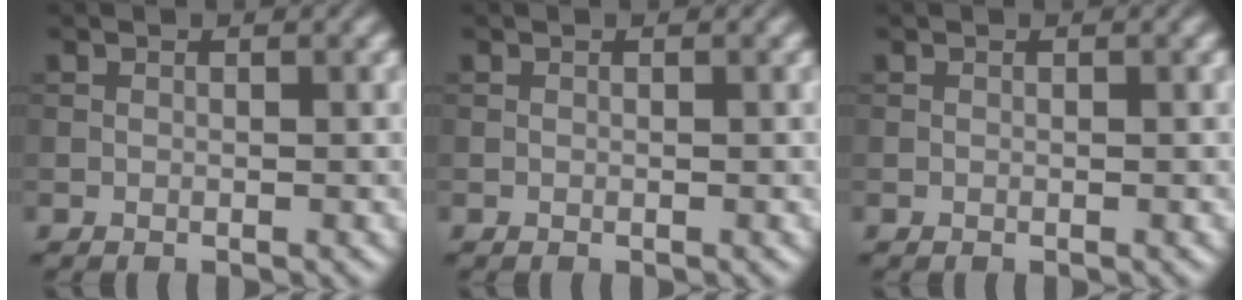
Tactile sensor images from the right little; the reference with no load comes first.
{"total": 0.0}
{"total": 0.0}